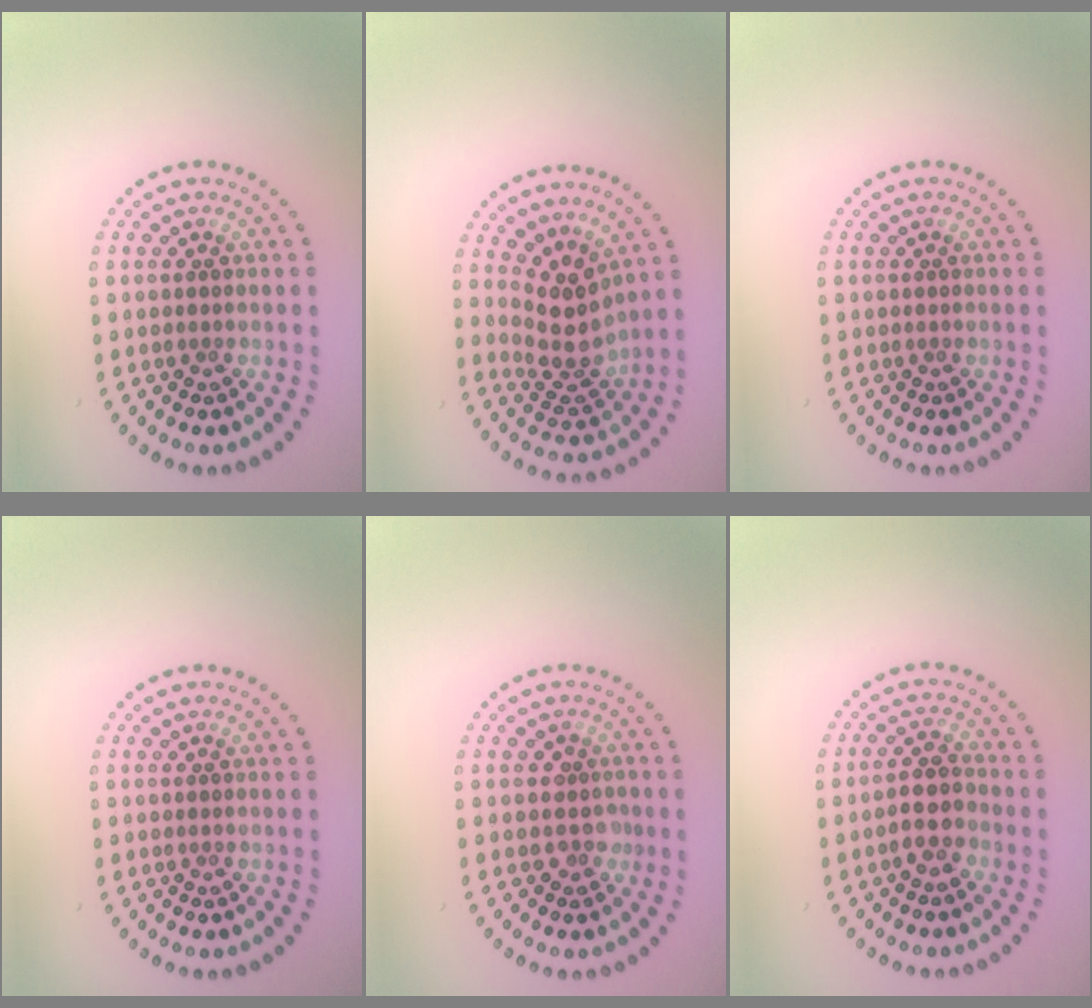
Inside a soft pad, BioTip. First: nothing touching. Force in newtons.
{"total": 3.6, "press": 2.8, "slide": 2.2}
{"total": 0.0}
{"total": 0.0}
{"total": 1.5, "press": 1.3, "slide": 0.8}
{"total": 2.5, "press": 2.2, "slide": 1.2}